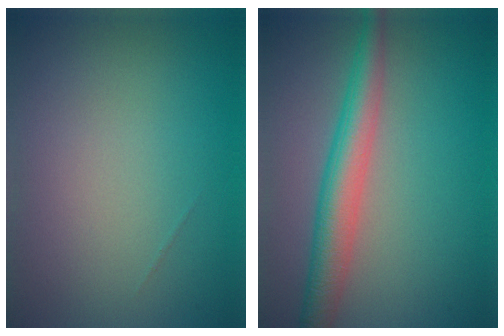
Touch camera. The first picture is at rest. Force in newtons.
{"total": 4.6, "press": 4.6, "slide": 0.0}